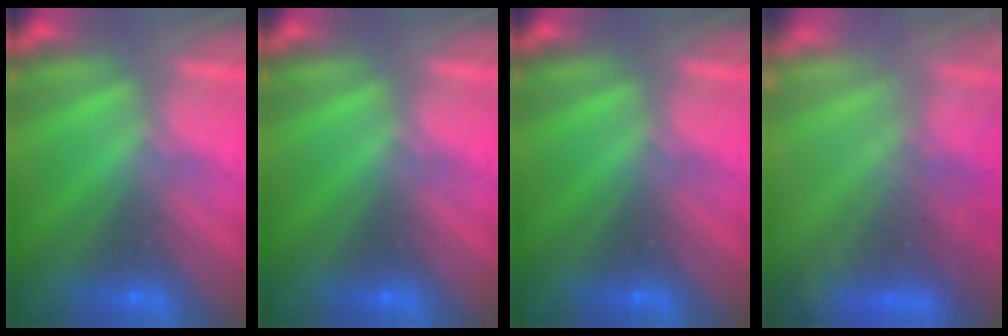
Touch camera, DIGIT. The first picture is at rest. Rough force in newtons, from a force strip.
{"total": 0.0}
{"total": 0.0}
{"total": 7.5}